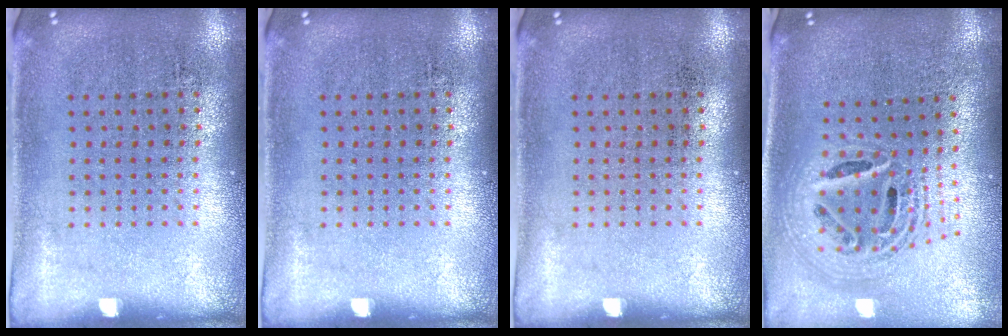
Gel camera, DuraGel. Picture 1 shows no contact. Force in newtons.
{"total": 0.0}
{"total": 0.0}
{"total": 2.3, "press": 1.7, "slide": 1.6}